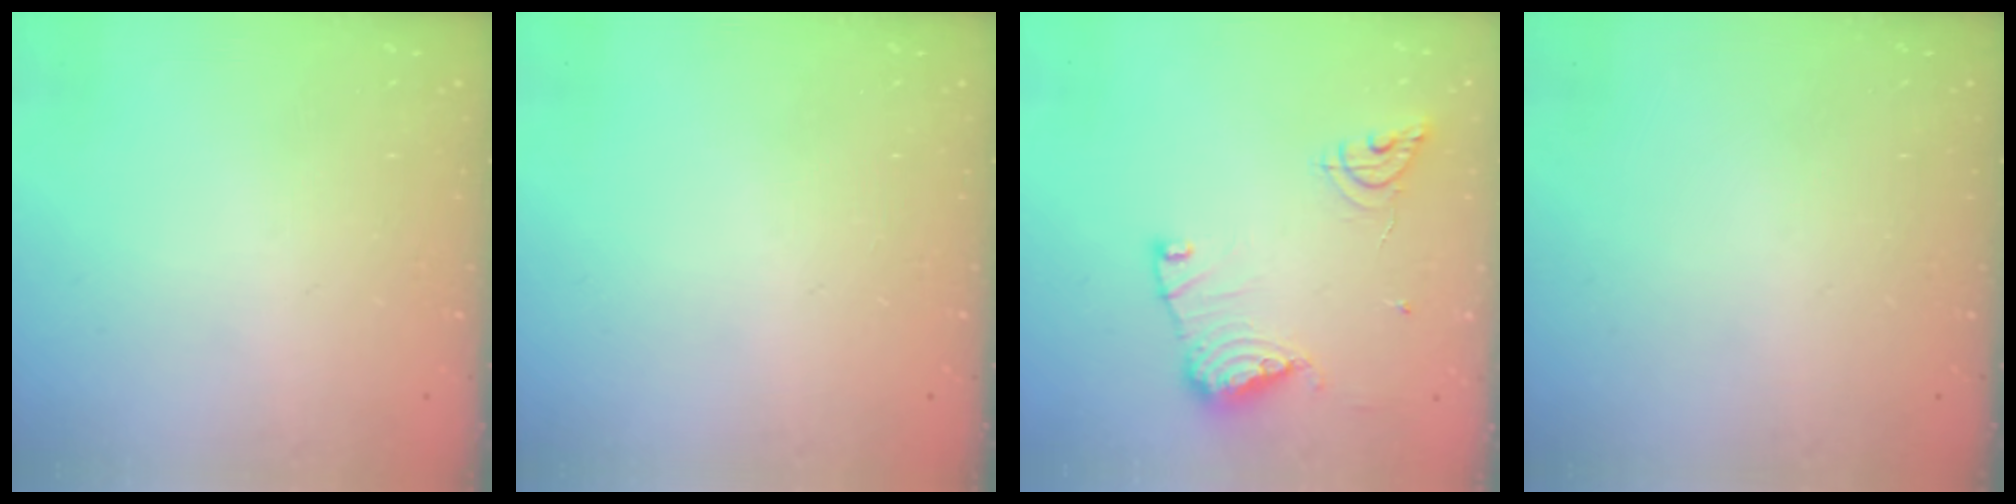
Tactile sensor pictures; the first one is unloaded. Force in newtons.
{"total": 0.0}
{"total": 13.4, "press": 13.3, "slide": 1.4}
{"total": 0.0}